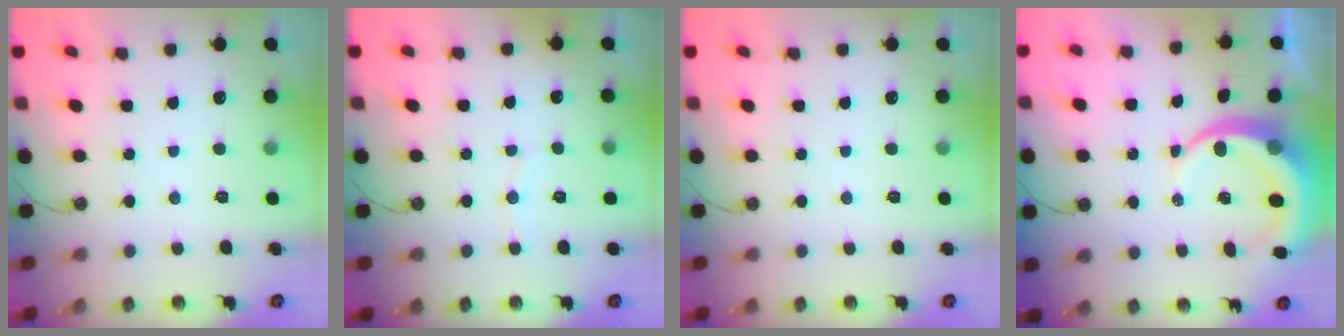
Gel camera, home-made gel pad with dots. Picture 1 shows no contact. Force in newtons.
{"total": 4.0, "press": 3.6, "slide": 1.7}
{"total": 0.0}
{"total": 8.9, "press": 8.8, "slide": 1.0}